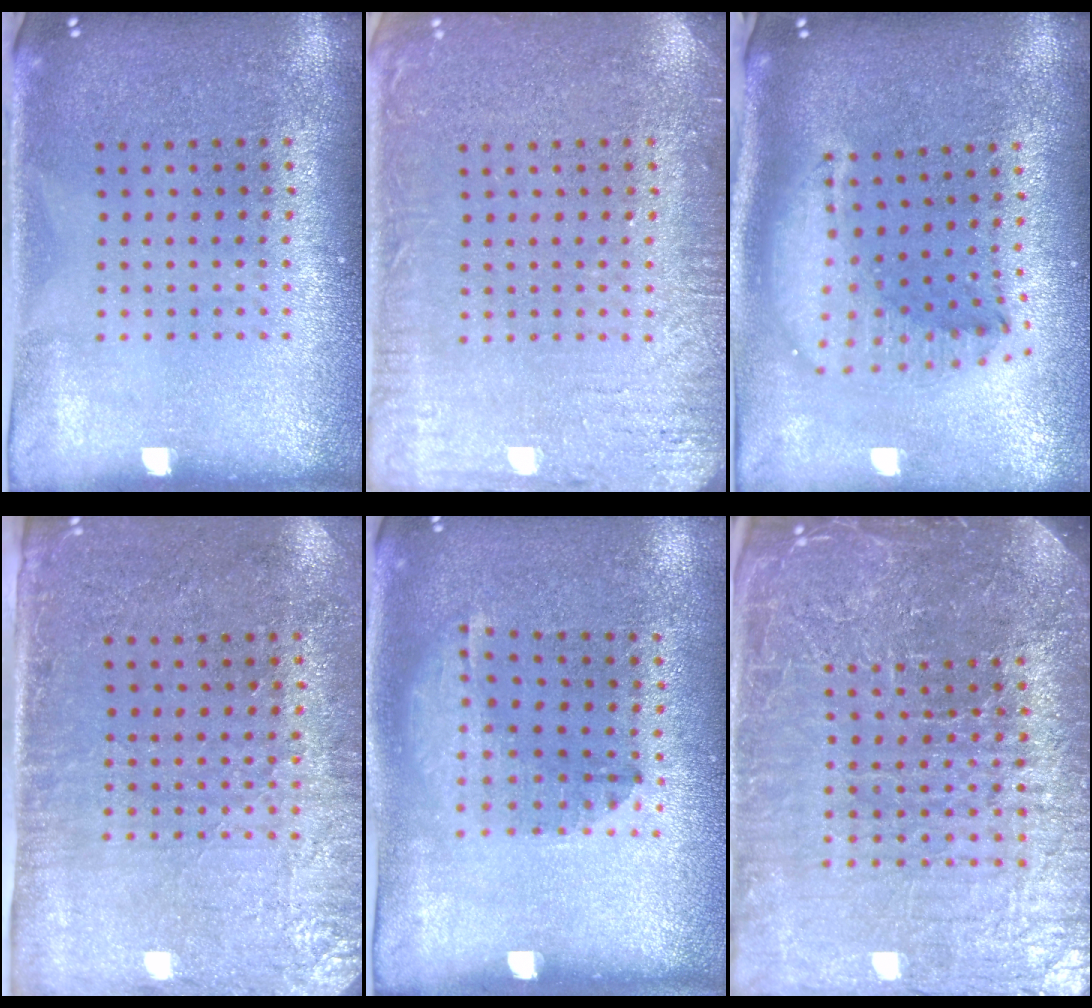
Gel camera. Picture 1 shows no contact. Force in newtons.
{"total": 3.2, "press": 3.2, "slide": 0.4}
{"total": 2.1, "press": 1.6, "slide": 1.3}
{"total": 2.8, "press": 2.4, "slide": 1.4}
{"total": 1.4, "press": 0.9, "slide": 1.1}
{"total": 6.2, "press": 5.5, "slide": 2.8}